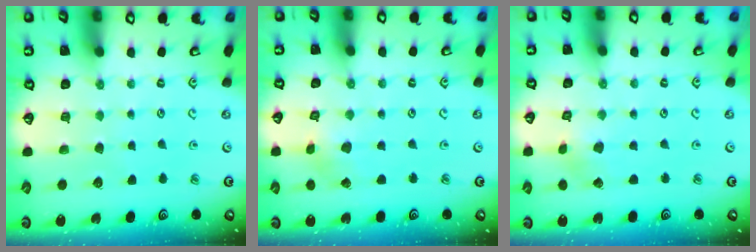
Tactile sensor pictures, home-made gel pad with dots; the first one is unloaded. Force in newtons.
{"total": 2.5, "press": 2.4, "slide": 0.3}
{"total": 1.7, "press": 1.7, "slide": 0.2}